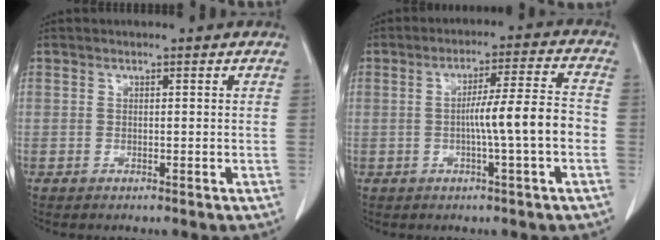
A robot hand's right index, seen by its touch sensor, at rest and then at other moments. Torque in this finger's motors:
{"motor_torque": [0.81, -0.28, 0.29, 0.11]}